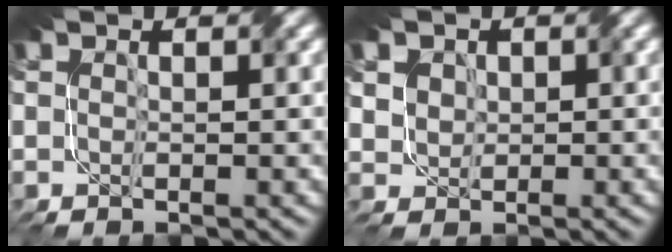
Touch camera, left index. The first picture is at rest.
{"total": 2.7, "force": [1.4, 2.3, 0.5], "torque": [-0.034, 0.005, 0.040]}